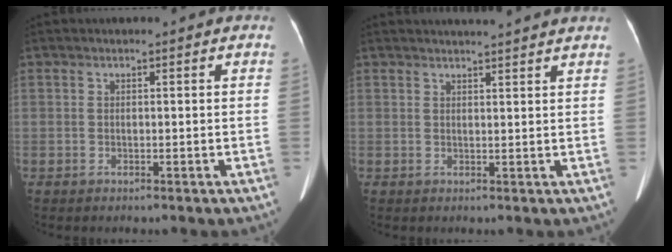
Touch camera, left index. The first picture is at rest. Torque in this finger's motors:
{"motor_torque": [0.07, -0.53, 0.00, 0.03]}